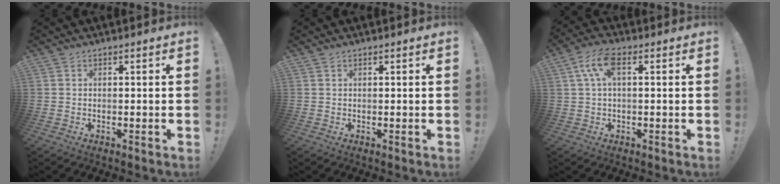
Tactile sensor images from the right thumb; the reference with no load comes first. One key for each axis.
{"total": 0.0}
{"total": 8.1, "fx": 1.9, "fy": 3.5, "fz": 7.0, "tx": -0.140, "ty": 0.011, "tz": 0.041}